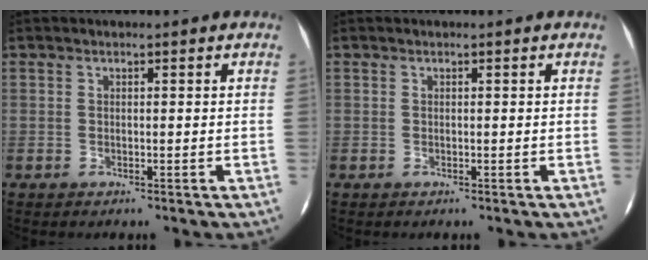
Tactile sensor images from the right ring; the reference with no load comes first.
{"total": 0.0}